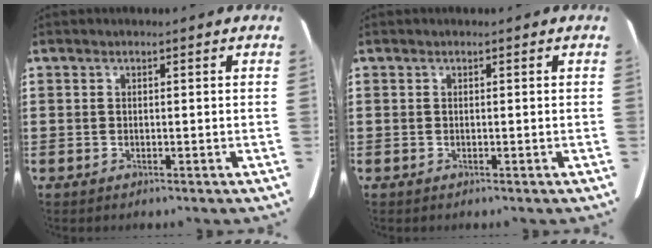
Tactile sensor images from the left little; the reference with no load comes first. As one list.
[{"total": 0.0}]